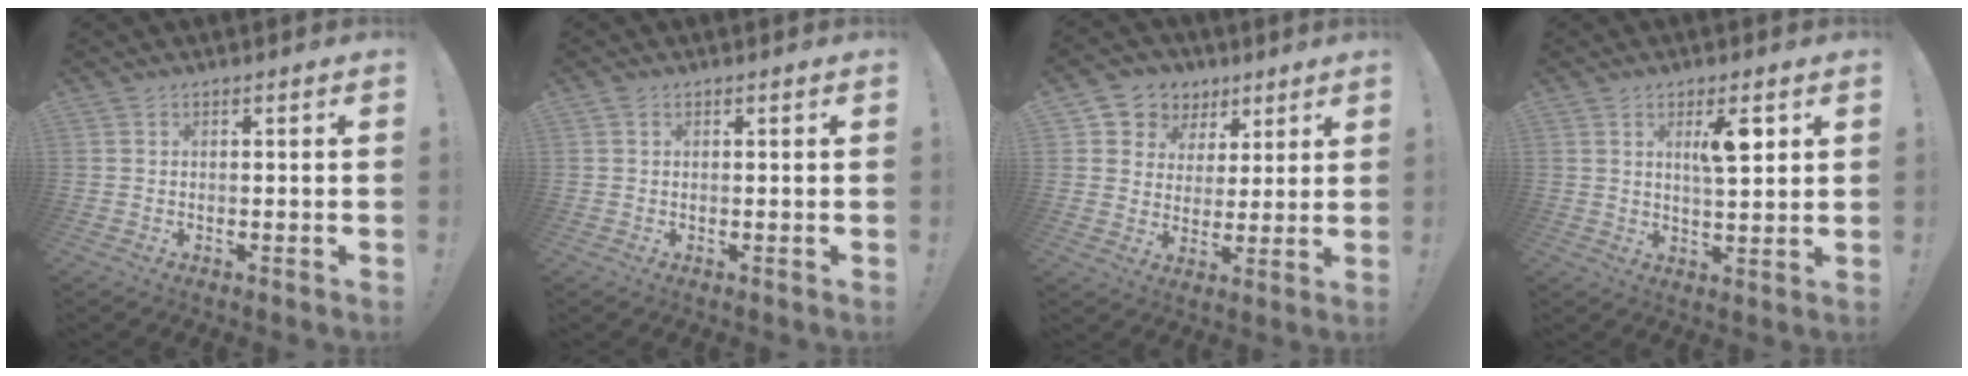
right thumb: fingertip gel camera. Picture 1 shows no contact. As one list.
[{"total": 0.6, "force": [0.3, 0.5, 0.2], "torque": [-0.002, 0.000, 0.005]}, {"total": 7.8, "force": [3.1, 7.0, 1.4], "torque": [-0.023, -0.020, 0.066]}, {"total": 7.8, "force": [3.1, 2.0, 6.9], "torque": [-0.093, -0.018, 0.041]}]